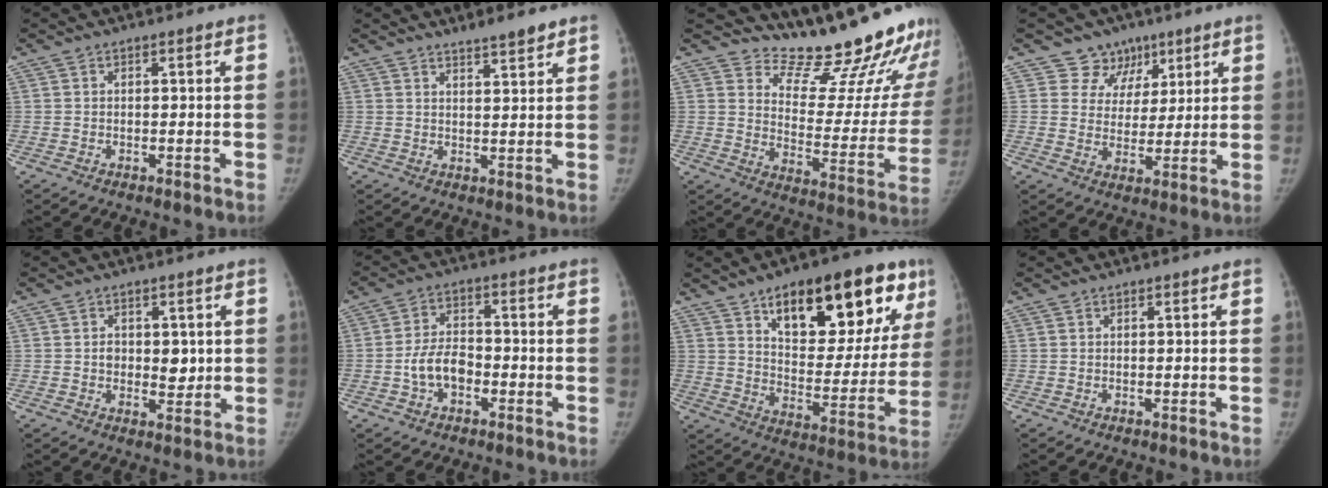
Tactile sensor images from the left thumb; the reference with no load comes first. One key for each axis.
{"total": 4.1, "fx": 3.4, "fy": 0.6, "fz": 2.2, "tx": -0.026, "ty": -0.023, "tz": 0.054}
{"total": 22.4, "fx": 20.1, "fy": 5.8, "fz": 8.2, "tx": -0.067, "ty": -0.178, "tz": 0.260}
{"total": 7.9, "fx": 4.9, "fy": 6.2, "fz": 0.3, "tx": 0.041, "ty": -0.029, "tz": 0.081}
{"total": 5.3, "fx": 0.5, "fy": 3.8, "fz": 3.6, "tx": -0.026, "ty": -0.004, "tz": 0.010}
{"total": 6.9, "fx": -2.3, "fy": 4.5, "fz": 4.8, "tx": -0.077, "ty": 0.025, "tz": -0.048}
{"total": 26.6, "fx": 13.9, "fy": 11.8, "fz": 19.3, "tx": -0.219, "ty": -0.029, "tz": 0.205}
{"total": 0.0}